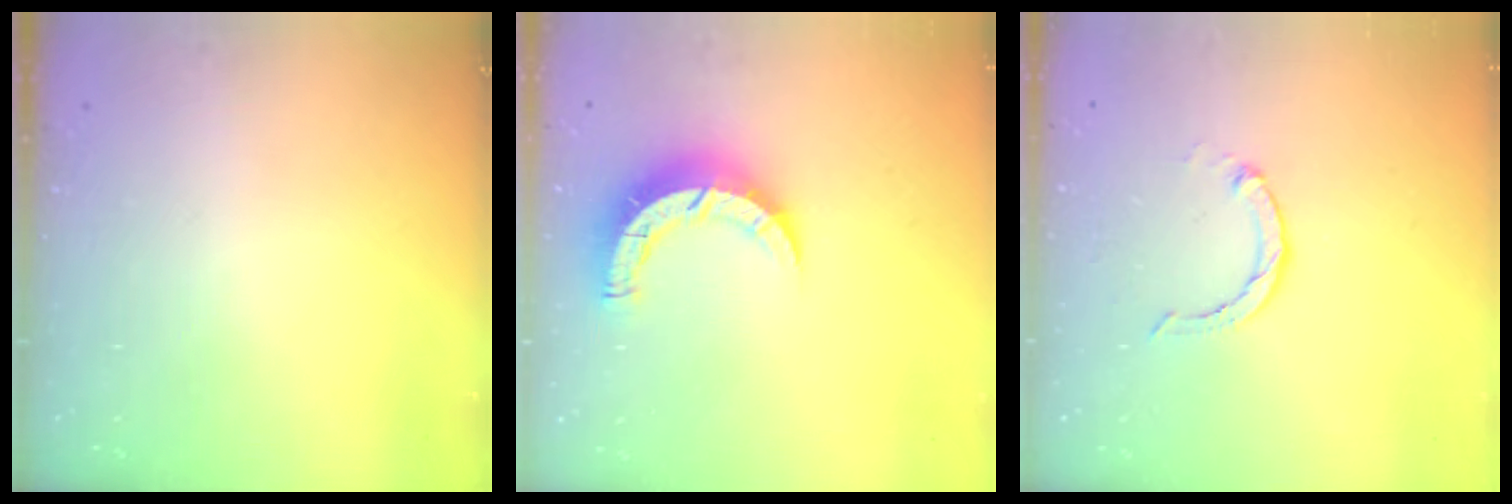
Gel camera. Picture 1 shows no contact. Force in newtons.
{"total": 7.9, "press": 7.9, "slide": 0.5}
{"total": 3.0, "press": 3.0, "slide": 0.4}